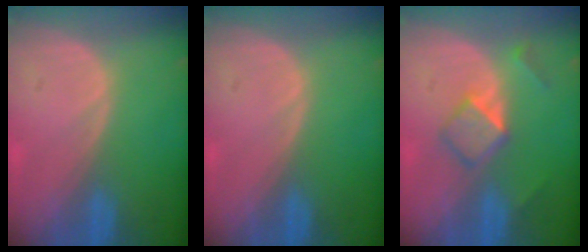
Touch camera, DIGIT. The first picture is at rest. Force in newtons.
{"total": 0.0}
{"total": 5.3, "press": 4.5, "slide": 2.8}